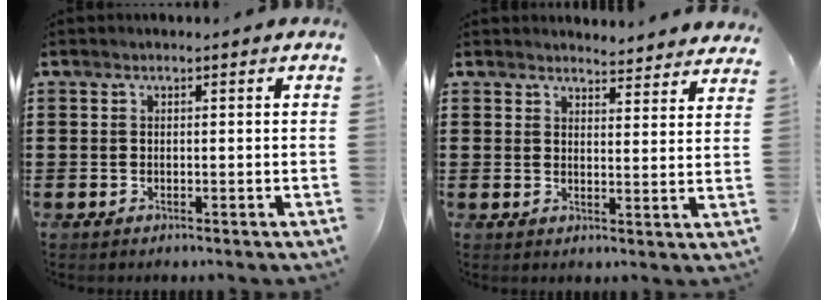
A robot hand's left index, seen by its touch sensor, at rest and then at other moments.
{"total": 3.7, "force": [3.7, 0.2, 0.2], "torque": [-0.009, -0.021, 0.068]}